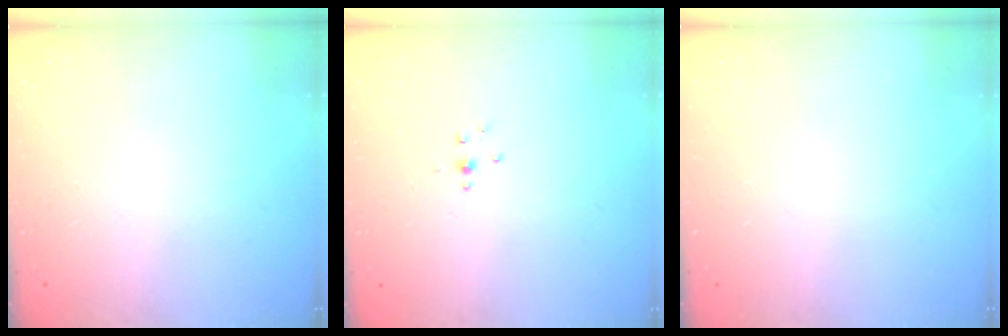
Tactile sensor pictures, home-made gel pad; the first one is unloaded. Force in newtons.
{"total": 2.7, "press": 2.6, "slide": 0.9}
{"total": 0.0}